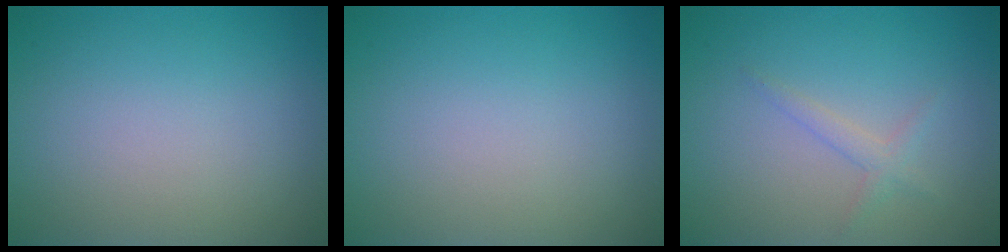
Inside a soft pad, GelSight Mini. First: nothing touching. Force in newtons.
{"total": 0.0}
{"total": 1.3, "press": 1.3, "slide": 0.1}